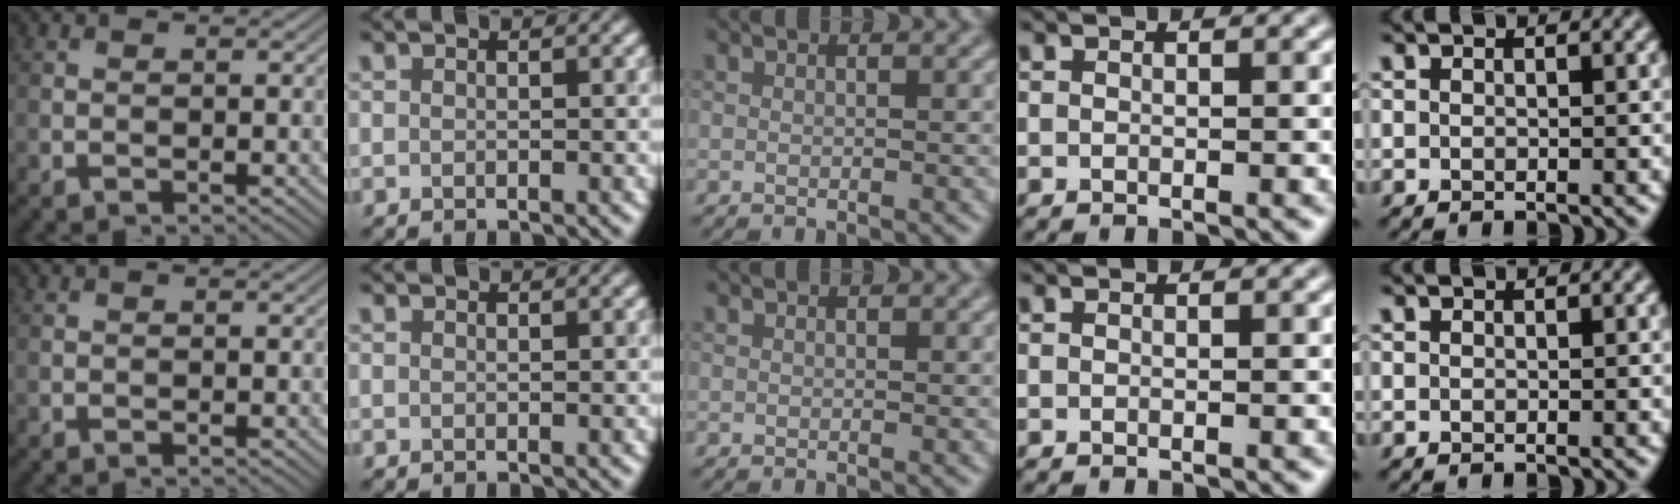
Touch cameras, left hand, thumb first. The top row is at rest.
{}